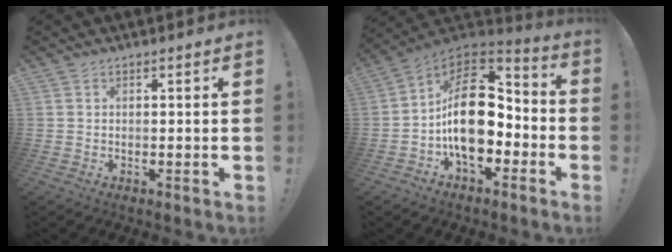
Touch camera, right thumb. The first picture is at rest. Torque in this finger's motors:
{"motor_torque": [2.41, 2.60, 1.52, -1.25, 0.62]}